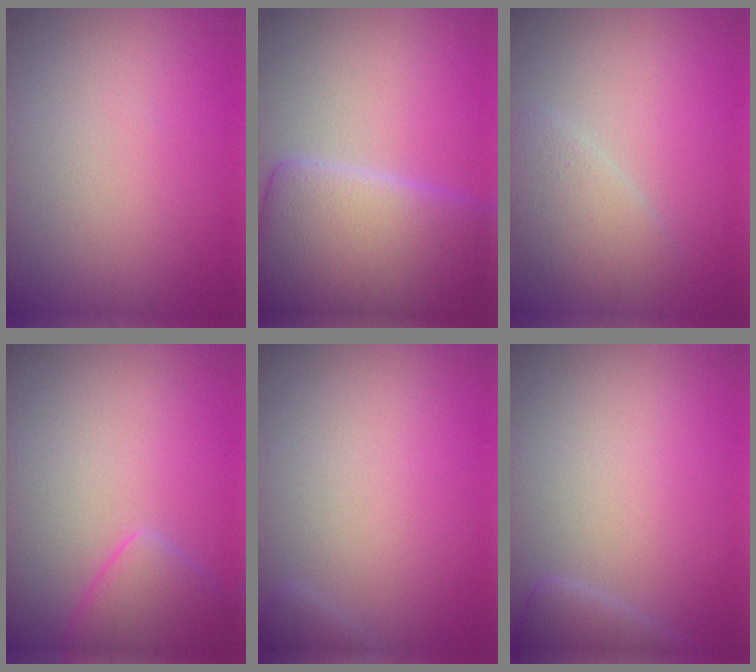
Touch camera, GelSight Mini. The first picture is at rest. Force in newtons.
{"total": 11.5, "press": 11.5, "slide": 0.4}
{"total": 2.7, "press": 2.7, "slide": 0.2}
{"total": 3.3, "press": 3.3, "slide": 0.3}
{"total": 0.9, "press": 0.9, "slide": 0.1}
{"total": 2.2, "press": 2.2, "slide": 0.2}